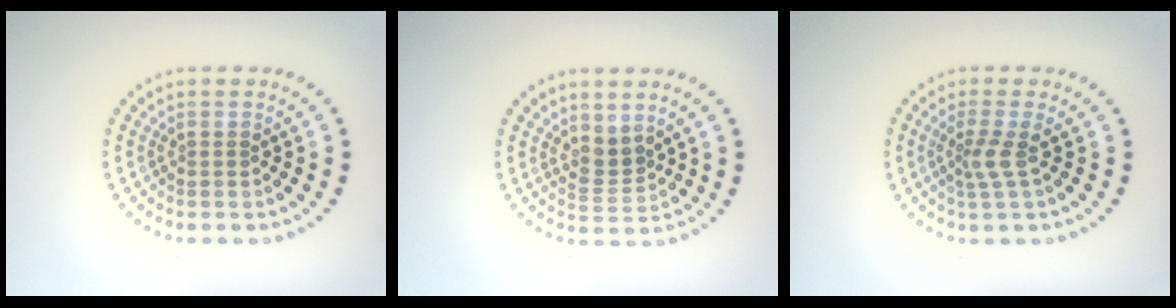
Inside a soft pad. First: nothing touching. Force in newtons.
{"total": 2.3, "press": 1.6, "slide": 1.5}
{"total": 2.1, "press": 1.4, "slide": 1.5}